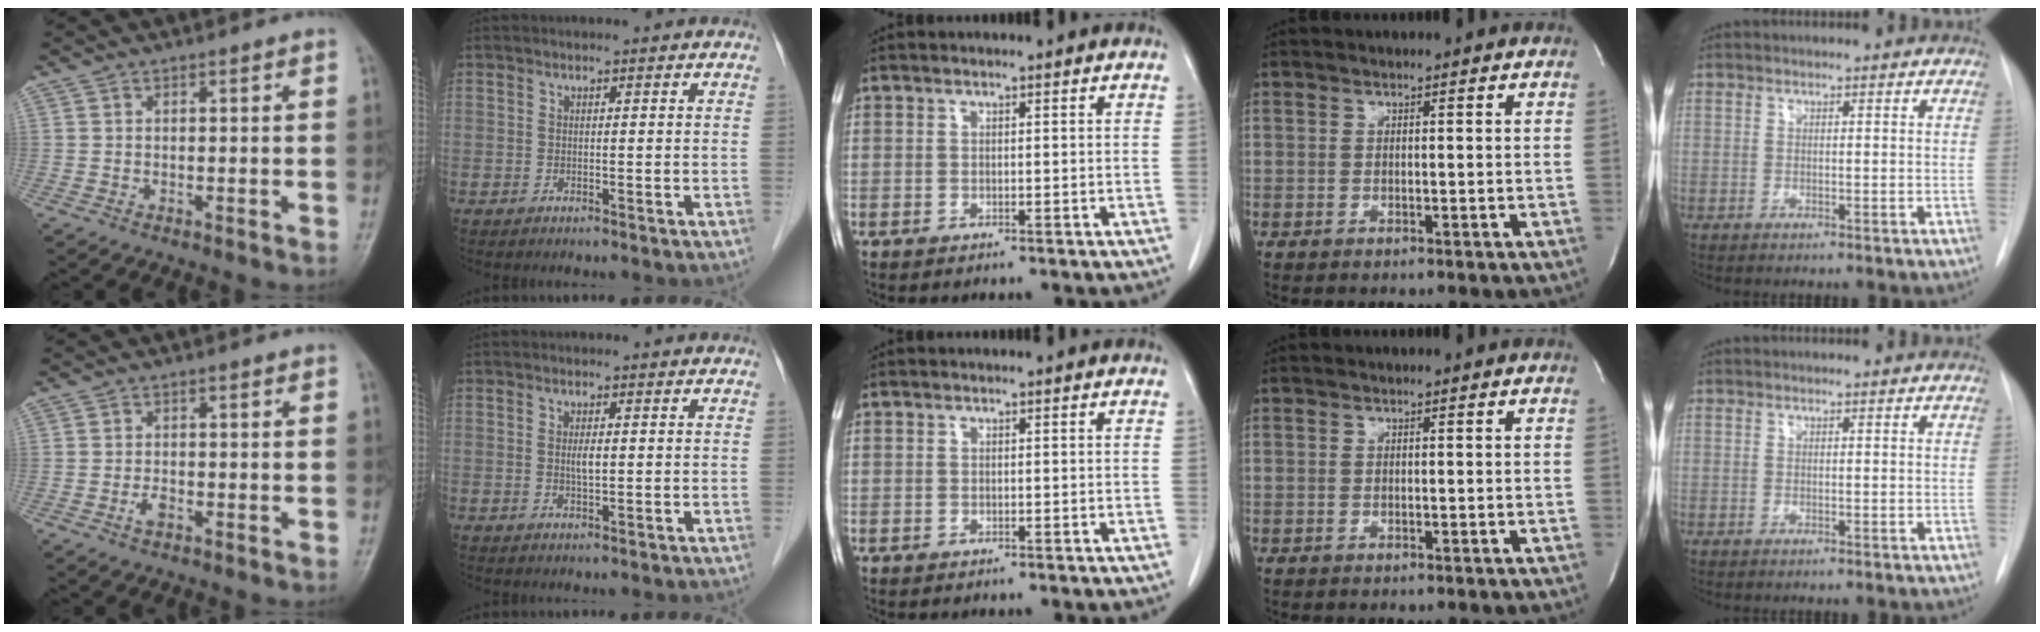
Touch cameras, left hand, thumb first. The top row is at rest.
{"thumb": {"total": 2.0, "force": [-1.0, 1.0, 1.4], "torque": [-0.027, 0.004, -0.020]}, "index": {"total": 1.7, "force": [-0.1, 0.4, 1.7], "torque": [-0.032, -0.003, 0.000]}}